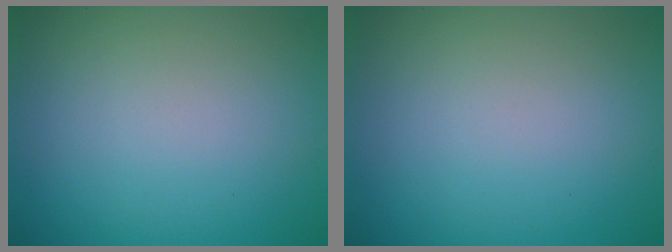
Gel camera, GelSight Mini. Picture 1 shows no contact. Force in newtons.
{"total": 0.0}